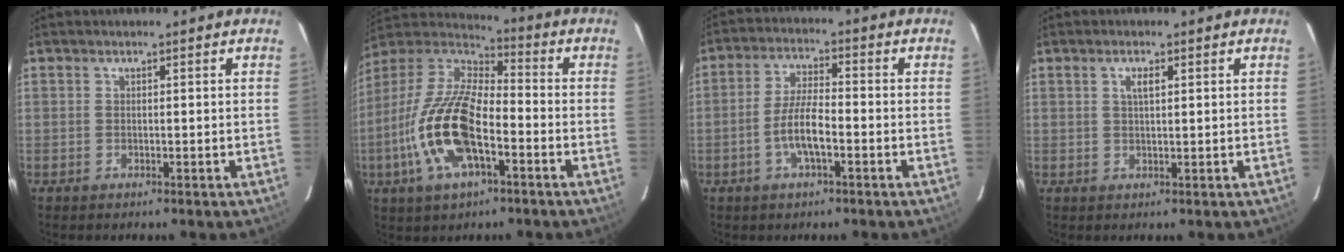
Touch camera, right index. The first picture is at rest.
{"total": 18.4, "force": [-6.1, 7.7, 15.6], "torque": [-0.328, -0.010, -0.121]}
{"total": 6.7, "force": [-2.5, 1.7, 6.0], "torque": [-0.123, 0.004, -0.048]}
{"total": 2.0, "force": [0.8, 0.6, 1.7], "torque": [-0.031, 0.004, 0.013]}